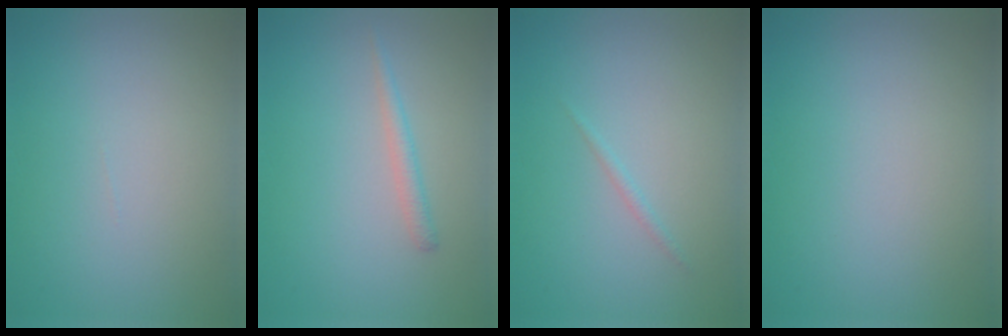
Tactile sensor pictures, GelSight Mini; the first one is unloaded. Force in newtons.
{"total": 1.2, "press": 1.2, "slide": 0.1}
{"total": 0.6, "press": 0.6, "slide": 0.1}
{"total": 0.0}